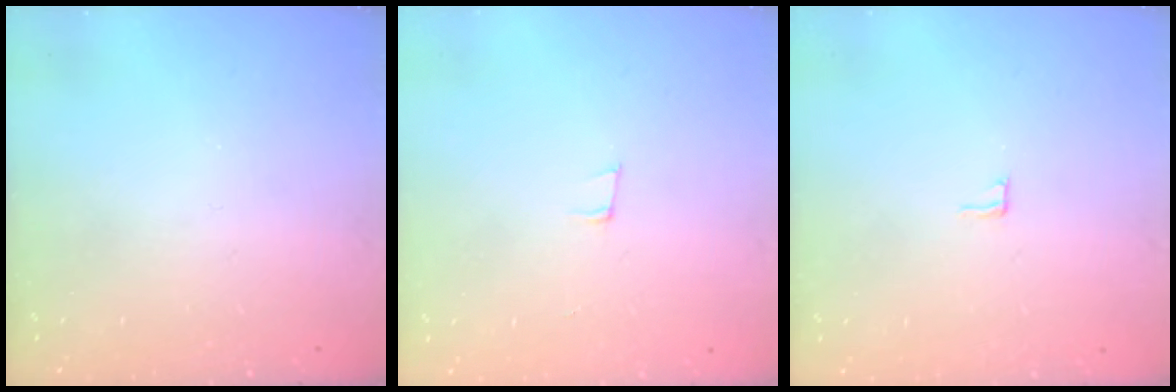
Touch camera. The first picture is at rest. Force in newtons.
{"total": 5.6, "press": 4.5, "slide": 3.3}
{"total": 3.1, "press": 3.1, "slide": 0.2}